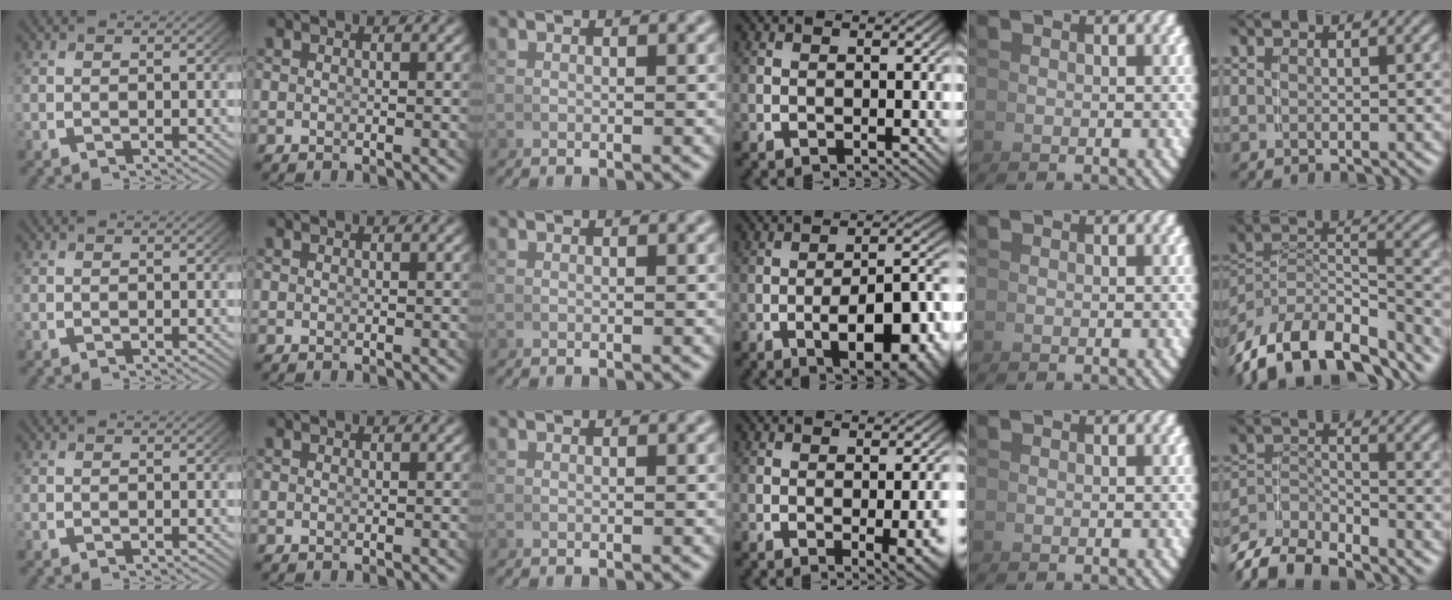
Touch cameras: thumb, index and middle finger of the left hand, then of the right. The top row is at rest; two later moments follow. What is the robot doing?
{"motion": "grasp_and_lifting", "object": "whiteboard"}